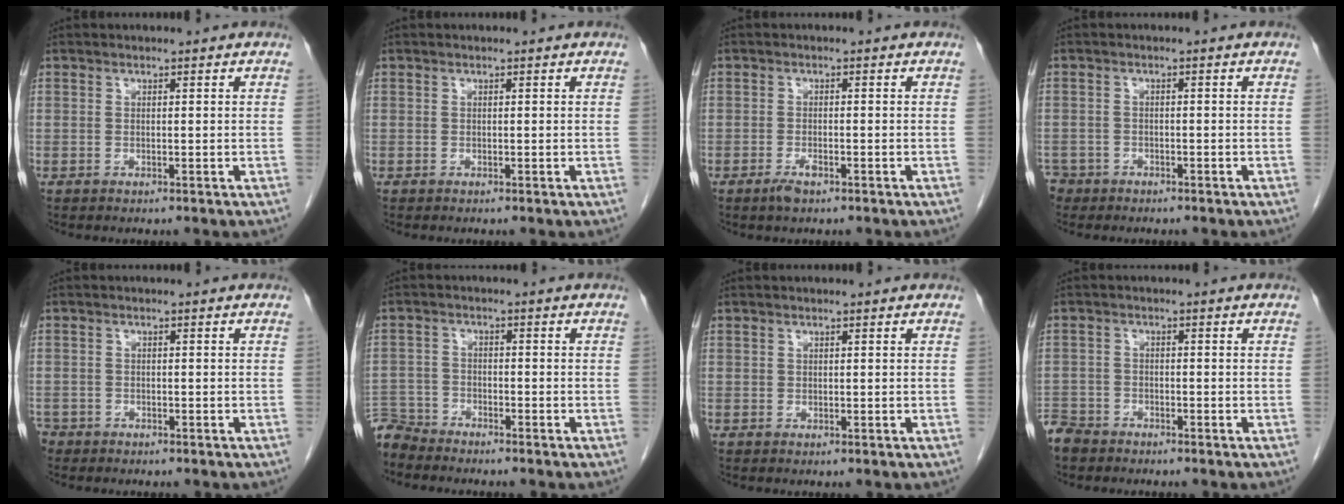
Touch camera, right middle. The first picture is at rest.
{"total": 0.0}
{"total": 1.9, "force": [-1.3, 0.5, 1.3], "torque": [-0.030, -0.002, -0.022]}
{"total": 3.8, "force": [-2.9, 2.4, -0.1], "torque": [-0.005, 0.003, -0.053]}
{"total": 3.6, "force": [-2.8, 2.1, 0.6], "torque": [-0.017, 0.000, -0.049]}
{"total": 5.8, "force": [-5.7, 1.4, -0.1], "torque": [0.002, -0.006, -0.112]}
{"total": 0.0}
{"total": 4.2, "force": [-3.8, 1.8, 0.4], "torque": [-0.014, -0.005, -0.075]}